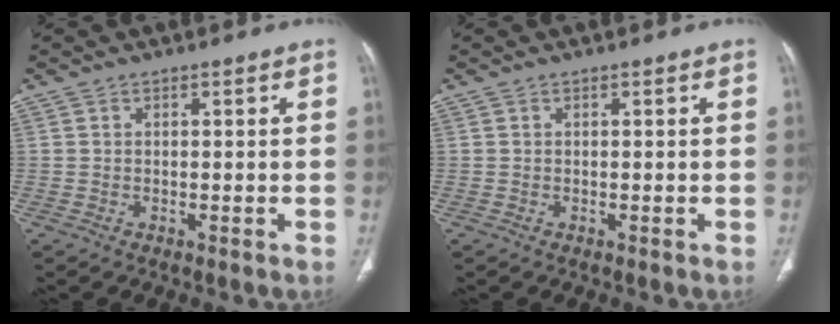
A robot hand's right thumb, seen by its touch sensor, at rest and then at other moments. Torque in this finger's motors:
{"motor_torque": [0.00, -0.02, 0.03, 0.02, 0.00]}